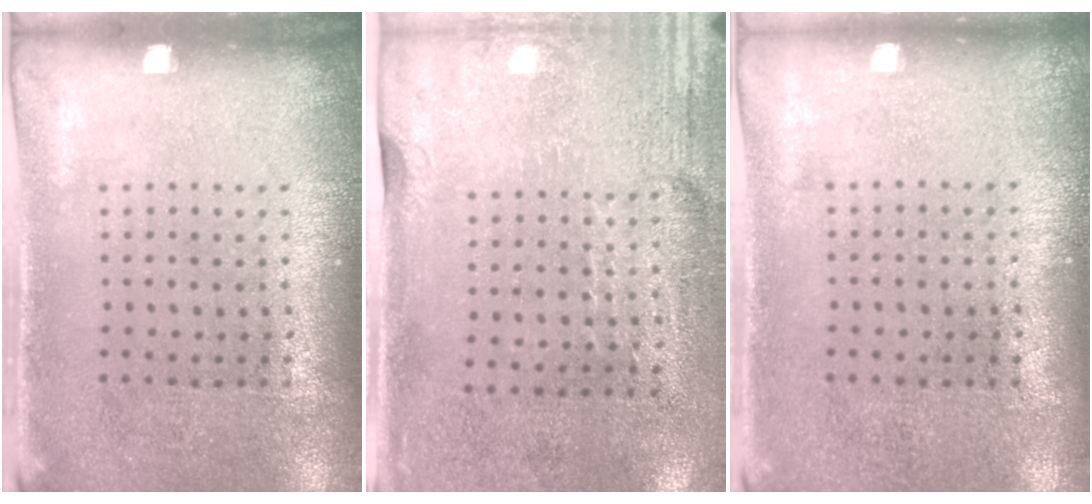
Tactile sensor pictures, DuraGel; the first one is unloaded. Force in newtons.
{"total": 2.9, "press": 2.4, "slide": 1.6}
{"total": 0.0}